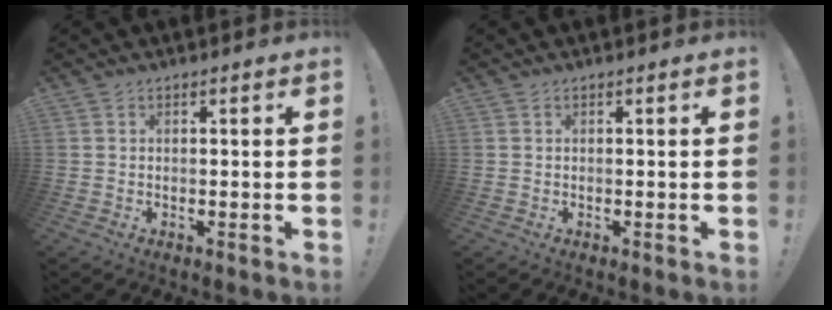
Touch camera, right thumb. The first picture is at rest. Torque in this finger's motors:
{"motor_torque": [-0.19, -0.05, 0.32, -0.19, 0.03]}